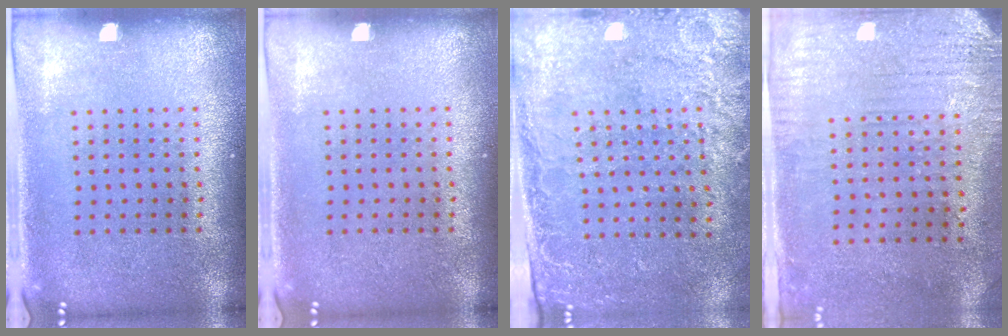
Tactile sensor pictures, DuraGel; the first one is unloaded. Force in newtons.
{"total": 0.0}
{"total": 2.6, "press": 2.3, "slide": 1.3}
{"total": 3.2, "press": 2.5, "slide": 1.9}